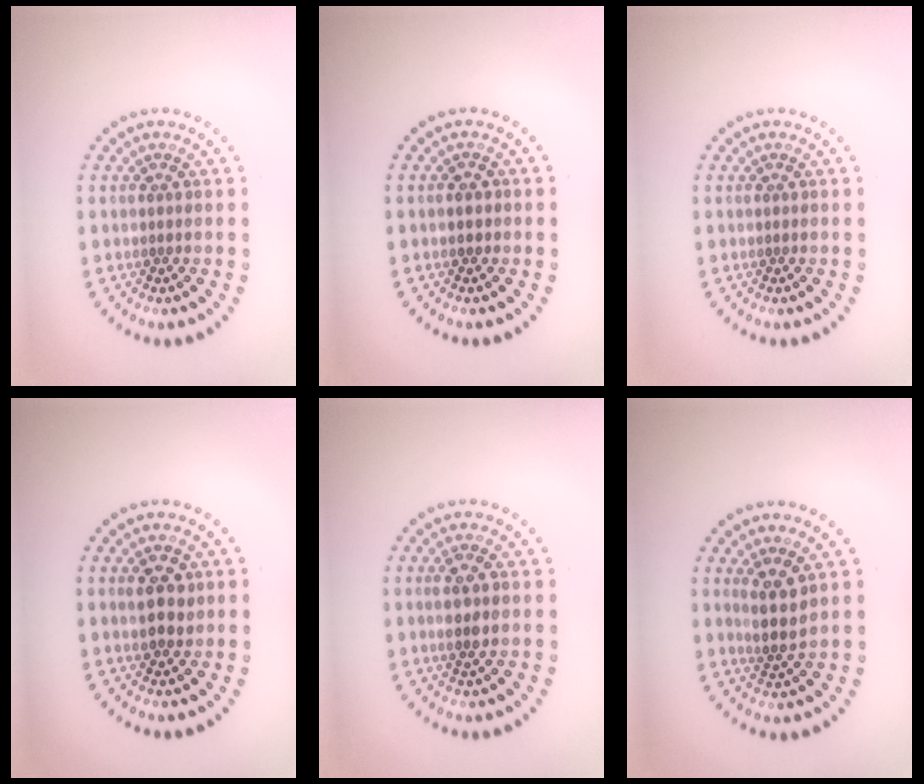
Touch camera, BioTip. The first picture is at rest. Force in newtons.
{"total": 1.5, "press": 1.5, "slide": 0.1}
{"total": 0.0}
{"total": 2.6, "press": 2.5, "slide": 0.5}
{"total": 2.3, "press": 2.2, "slide": 0.8}
{"total": 2.6, "press": 2.2, "slide": 1.4}